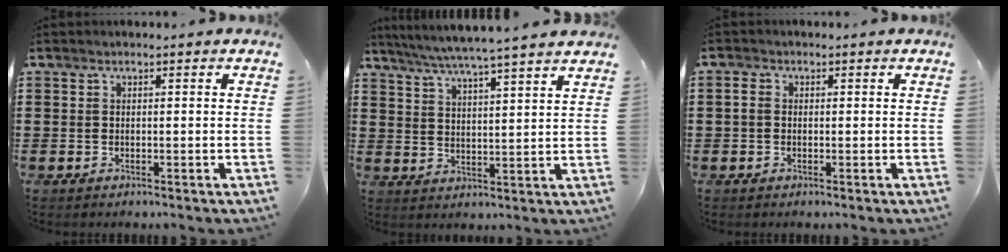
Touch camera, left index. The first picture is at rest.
{"total": 5.2, "force": [4.7, -0.9, 2.1], "torque": [-0.059, -0.030, 0.078]}
{"total": 1.6, "force": [-0.1, 1.1, 1.2], "torque": [-0.033, 0.002, -0.005]}